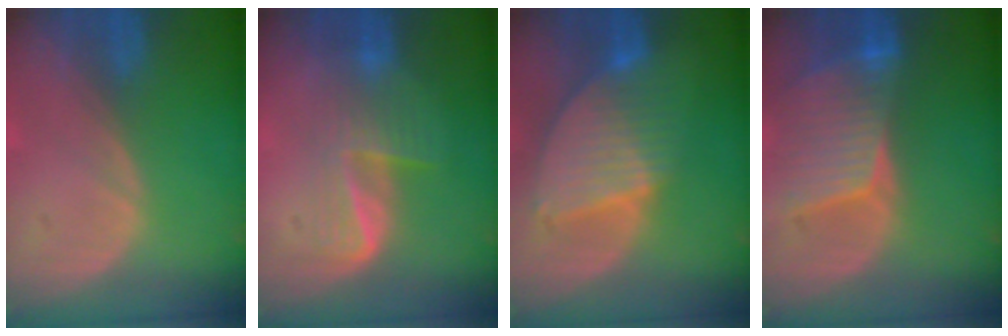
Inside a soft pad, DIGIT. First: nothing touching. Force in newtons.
{"total": 6.5, "press": 5.6, "slide": 3.4}
{"total": 8.5, "press": 7.4, "slide": 4.2}
{"total": 8.4, "press": 7.7, "slide": 3.4}